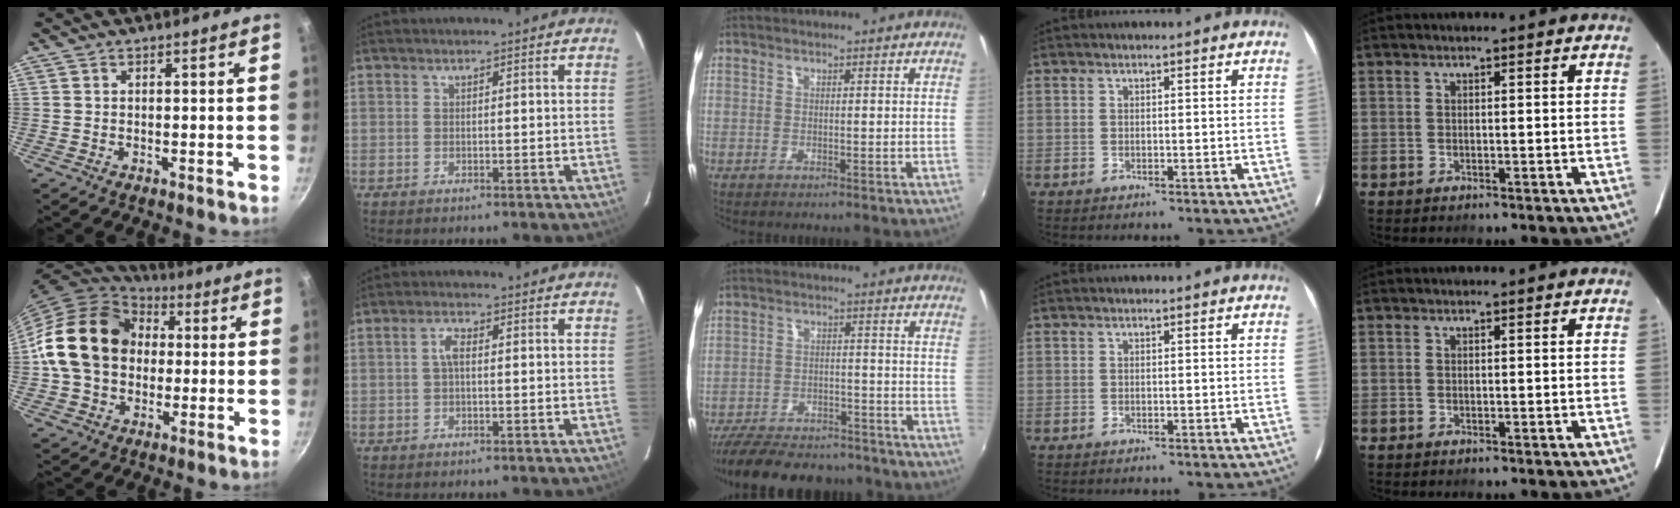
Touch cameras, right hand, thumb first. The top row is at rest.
{"thumb": {"total": 19.1, "force": [1.6, 15.0, 11.6], "torque": [-0.190, 0.035, 0.022]}, "index": {"total": 2.2, "force": [0.0, 1.0, 2.0], "torque": [-0.043, 0.008, 0.000]}, "middle": {"total": 20.3, "force": [-17.0, 7.2, 8.5], "torque": [-0.187, -0.008, -0.242]}}